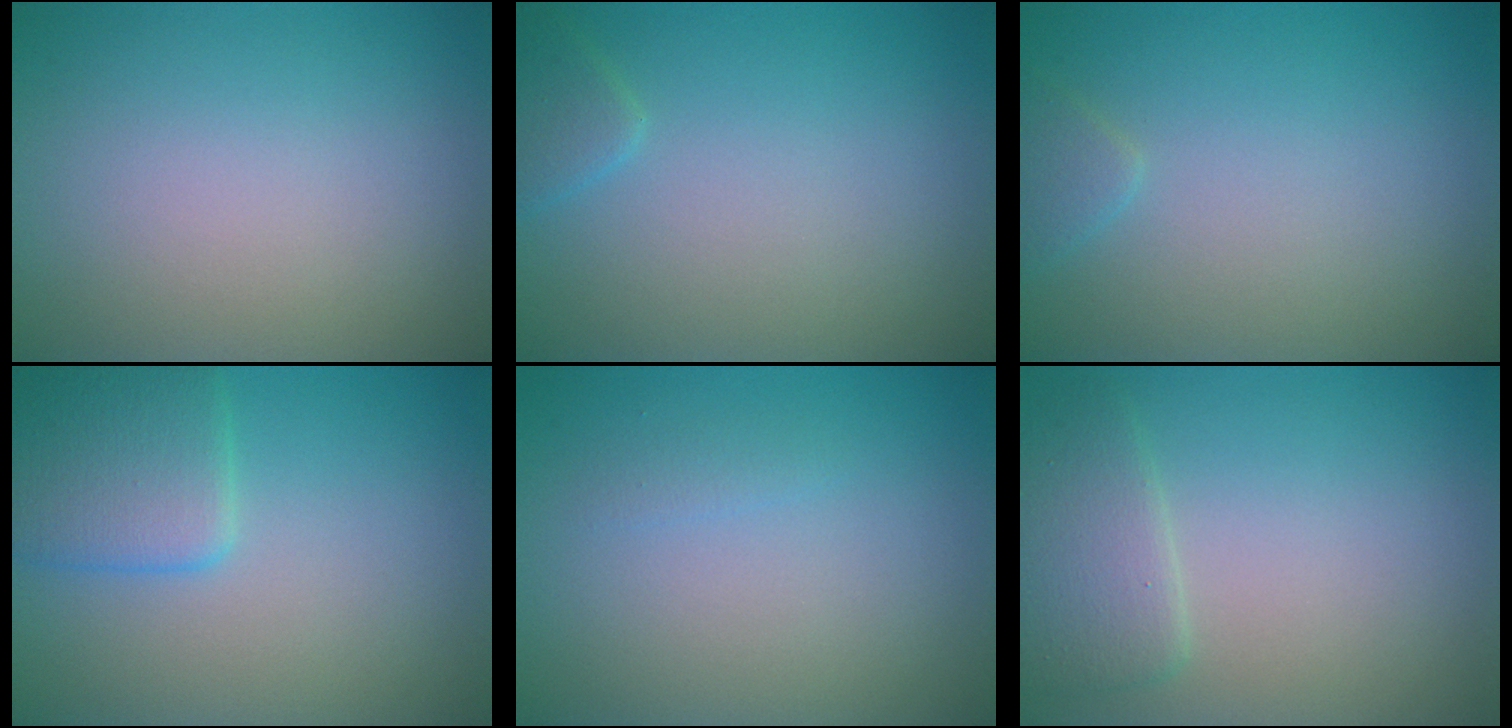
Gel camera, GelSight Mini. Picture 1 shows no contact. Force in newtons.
{"total": 1.4, "press": 1.4, "slide": 0.1}
{"total": 1.1, "press": 1.1, "slide": 0.1}
{"total": 3.9, "press": 3.9, "slide": 0.2}
{"total": 0.6, "press": 0.6, "slide": 0.1}
{"total": 2.8, "press": 2.8, "slide": 0.2}